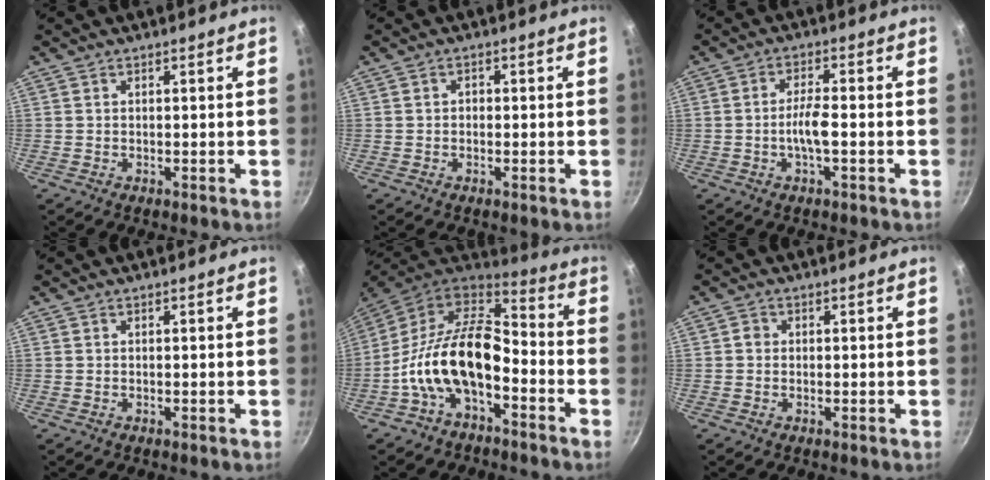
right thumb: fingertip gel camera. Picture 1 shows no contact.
{"total": 1.1, "force": [-0.2, 1.0, 0.5], "torque": [-0.008, 0.005, -0.004]}
{"total": 3.7, "force": [-0.6, 0.6, 3.6], "torque": [-0.072, 0.008, -0.013]}
{"total": 0.0}
{"total": 16.9, "force": [-4.8, 9.4, 13.2], "torque": [-0.226, 0.057, -0.103]}
{"total": 1.4, "force": [0.0, 1.3, 0.5], "torque": [-0.005, 0.006, -0.003]}